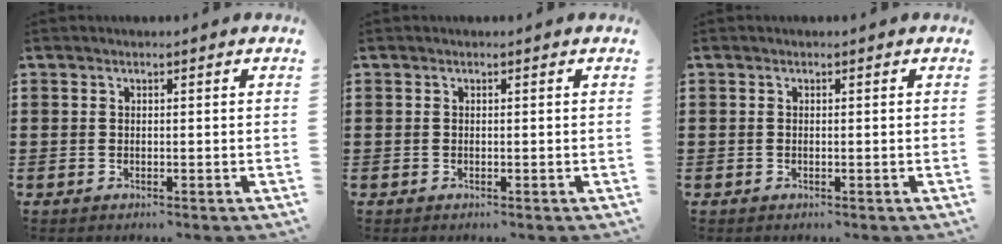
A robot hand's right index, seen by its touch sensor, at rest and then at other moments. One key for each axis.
{"total": 0.0}
{"total": 0.0}